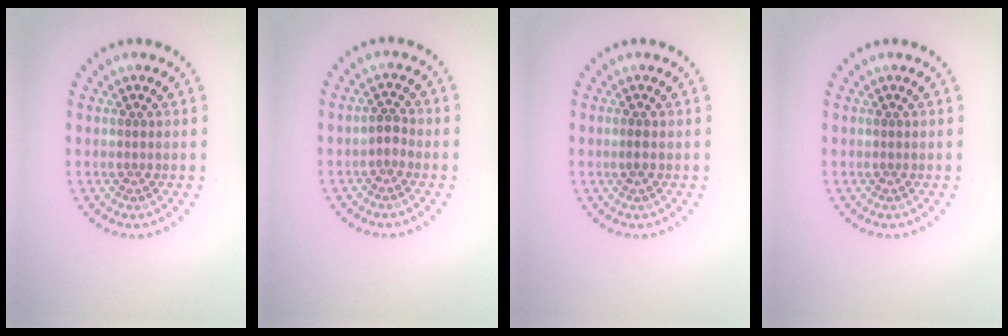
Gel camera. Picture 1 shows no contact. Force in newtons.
{"total": 0.9, "press": 0.8, "slide": 0.4}
{"total": 0.7, "press": 0.6, "slide": 0.3}
{"total": 0.0}